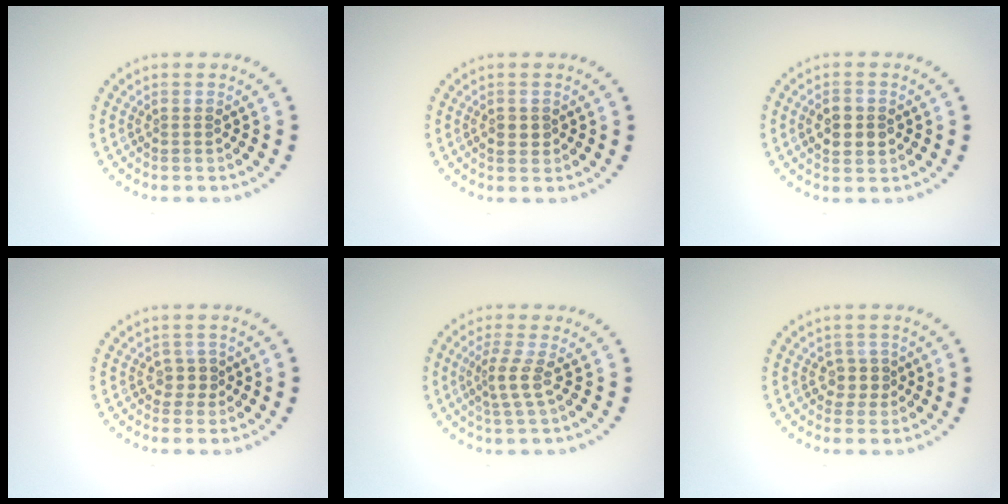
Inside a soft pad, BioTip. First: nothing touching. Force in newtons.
{"total": 1.5, "press": 1.5, "slide": 0.1}
{"total": 2.4, "press": 2.4, "slide": 0.1}
{"total": 1.5, "press": 1.1, "slide": 1.0}
{"total": 2.2, "press": 1.6, "slide": 1.6}
{"total": 1.8, "press": 1.4, "slide": 1.1}